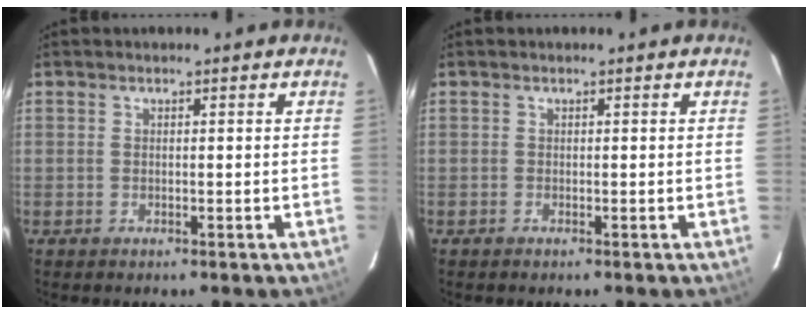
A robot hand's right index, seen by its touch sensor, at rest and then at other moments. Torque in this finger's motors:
{"motor_torque": [0.00, 0.00, 0.00, -0.05]}